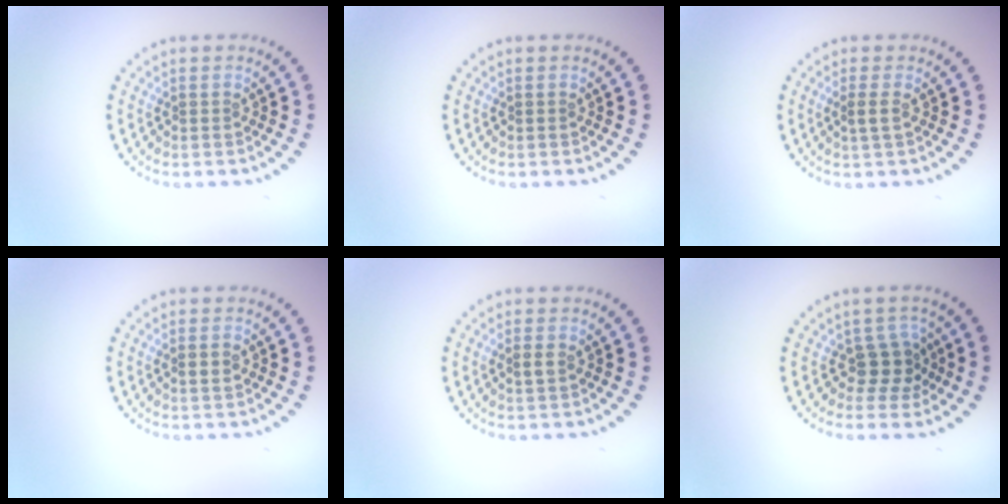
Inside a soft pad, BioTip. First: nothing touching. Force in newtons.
{"total": 0.0}
{"total": 1.1, "press": 1.0, "slide": 0.6}
{"total": 1.0, "press": 1.0, "slide": 0.3}
{"total": 1.0, "press": 1.0, "slide": 0.2}
{"total": 2.6, "press": 2.0, "slide": 1.6}